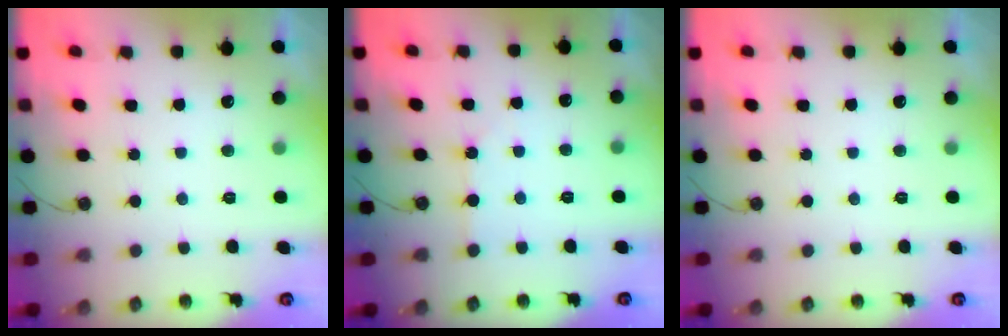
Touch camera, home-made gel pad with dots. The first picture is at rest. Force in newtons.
{"total": 1.6, "press": 1.6, "slide": 0.3}
{"total": 0.0}